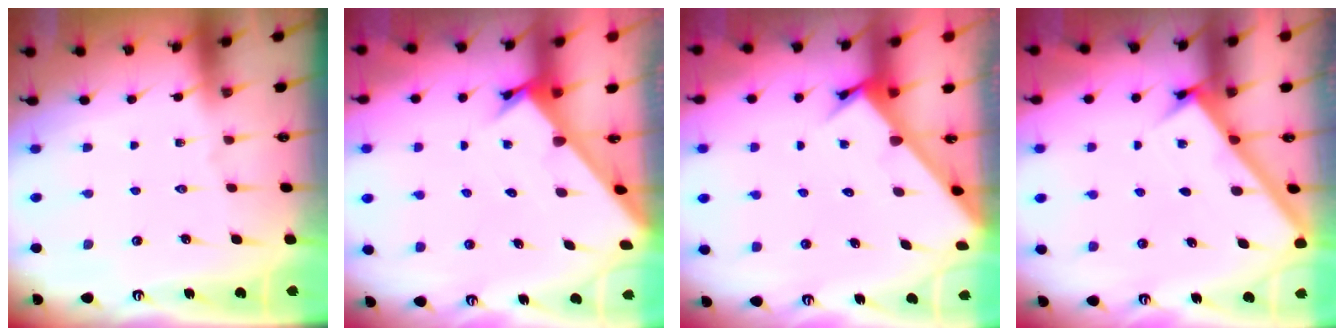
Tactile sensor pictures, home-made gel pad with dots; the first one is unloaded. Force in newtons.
{"total": 2.5, "press": 2.5, "slide": 0.2}
{"total": 3.4, "press": 3.4, "slide": 0.2}
{"total": 2.9, "press": 2.9, "slide": 0.2}